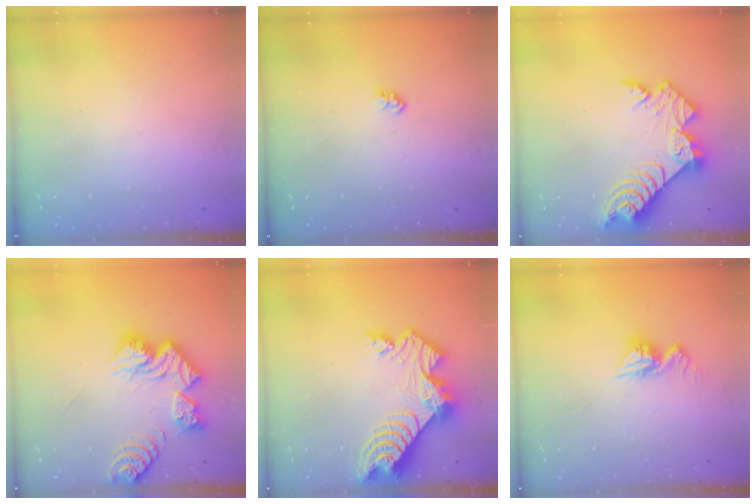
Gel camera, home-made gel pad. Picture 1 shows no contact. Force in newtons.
{"total": 2.6, "press": 2.5, "slide": 0.4}
{"total": 11.2, "press": 11.2, "slide": 0.8}
{"total": 15.7, "press": 15.6, "slide": 1.7}
{"total": 13.2, "press": 13.2, "slide": 1.0}
{"total": 9.3, "press": 9.3, "slide": 0.6}